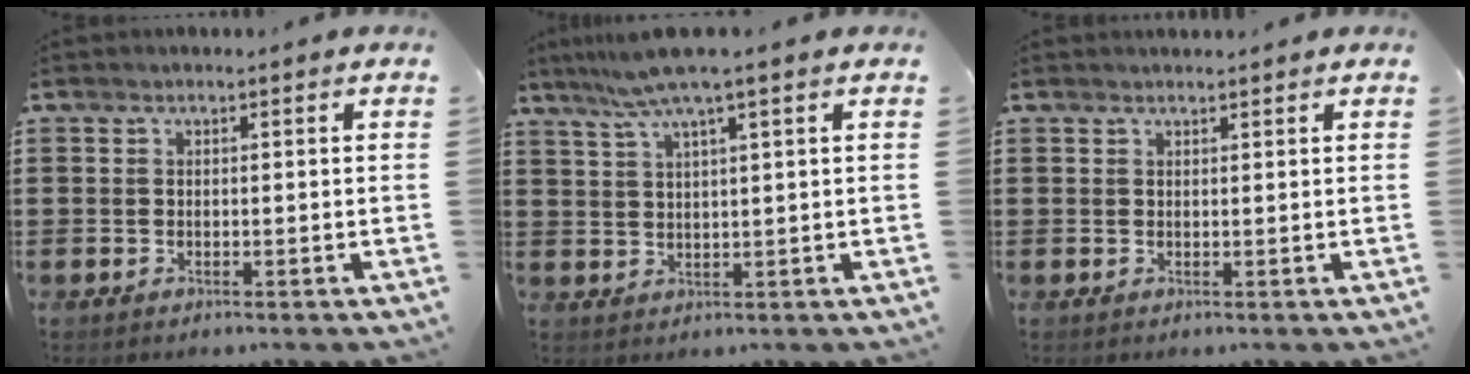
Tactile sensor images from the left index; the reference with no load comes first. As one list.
[{"total": 5.9, "force": [3.9, -0.4, 4.5], "torque": [-0.097, -0.007, 0.069]}, {"total": 0.8, "force": [0.7, -0.1, 0.1], "torque": [-0.004, -0.003, 0.015]}]